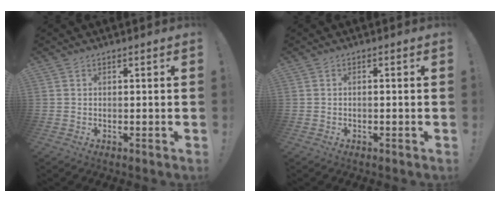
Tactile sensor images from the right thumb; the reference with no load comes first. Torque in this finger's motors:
{"motor_torque": [0.28, 0.13, 0.12, -0.06, 0.02]}